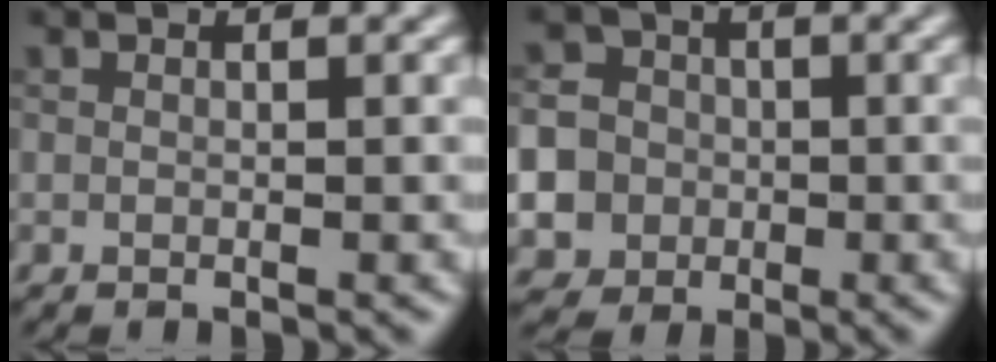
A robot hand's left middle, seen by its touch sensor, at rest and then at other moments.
{"total": 12.9, "force": [-3.3, 12.0, 3.4], "torque": [-0.094, -0.016, -0.087]}